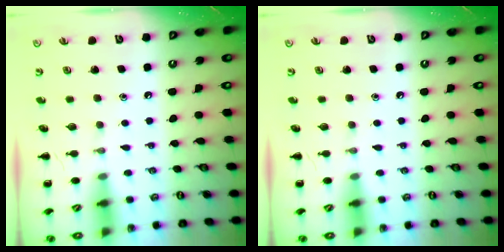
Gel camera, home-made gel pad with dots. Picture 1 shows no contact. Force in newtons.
{"total": 0.0}